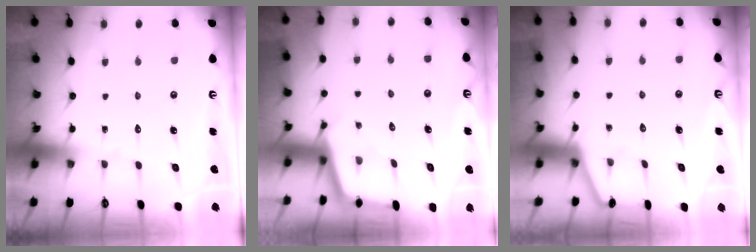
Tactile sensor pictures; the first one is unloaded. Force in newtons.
{"total": 2.3, "press": 2.3, "slide": 0.2}
{"total": 2.4, "press": 2.3, "slide": 0.5}